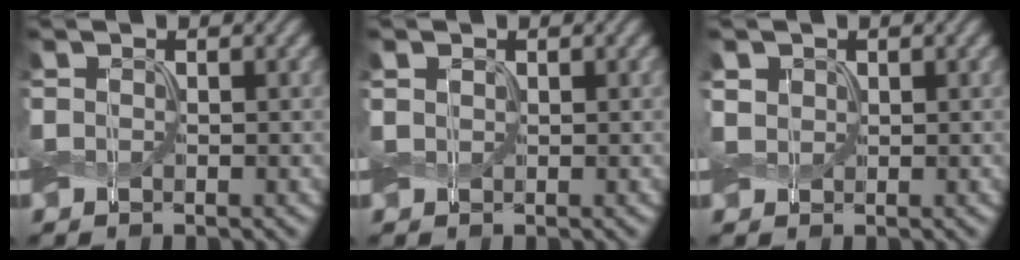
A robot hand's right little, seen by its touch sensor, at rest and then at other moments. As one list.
[{"total": 0.7, "force": [0.3, 0.5, 0.3], "torque": [-0.008, 0.001, 0.006]}, {"total": 1.3, "force": [0.5, 1.1, 0.5], "torque": [-0.017, -0.003, 0.007]}]